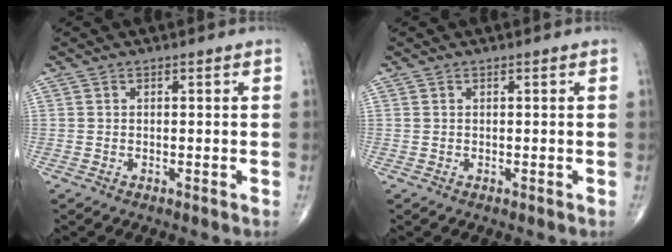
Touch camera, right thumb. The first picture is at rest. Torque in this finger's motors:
{"motor_torque": [0.16, 0.06, 0.06, 0.17, 0.03]}